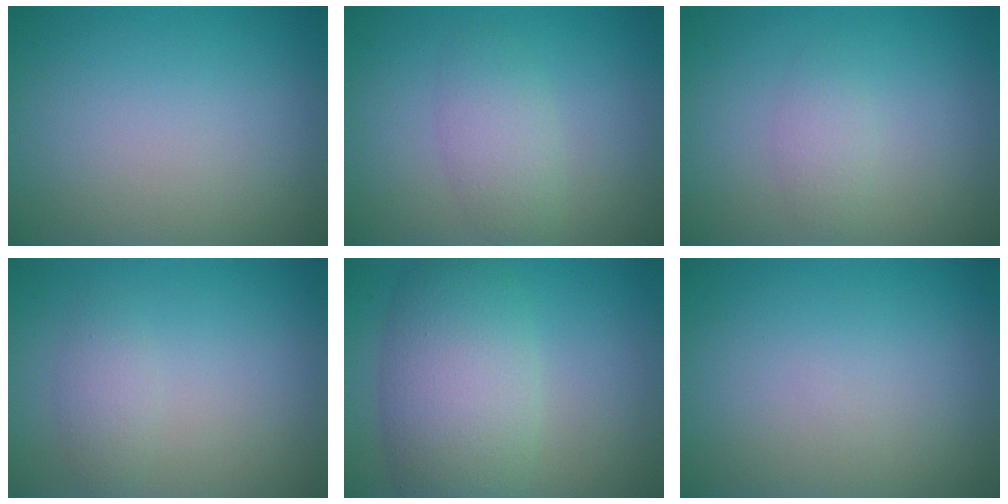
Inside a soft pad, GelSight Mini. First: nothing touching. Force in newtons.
{"total": 2.7, "press": 2.7, "slide": 0.1}
{"total": 1.4, "press": 1.4, "slide": 0.0}
{"total": 1.6, "press": 1.6, "slide": 0.0}
{"total": 7.8, "press": 7.8, "slide": 0.5}
{"total": 0.0}